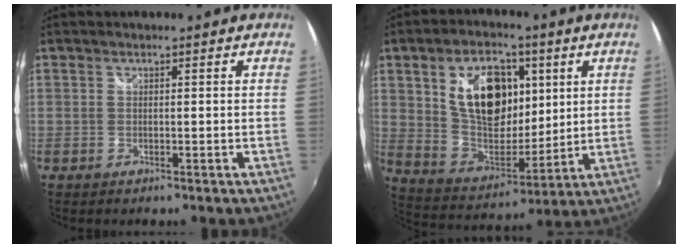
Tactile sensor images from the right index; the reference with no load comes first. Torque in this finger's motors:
{"motor_torque": [1.54, 0.60, 0.70, 0.14]}